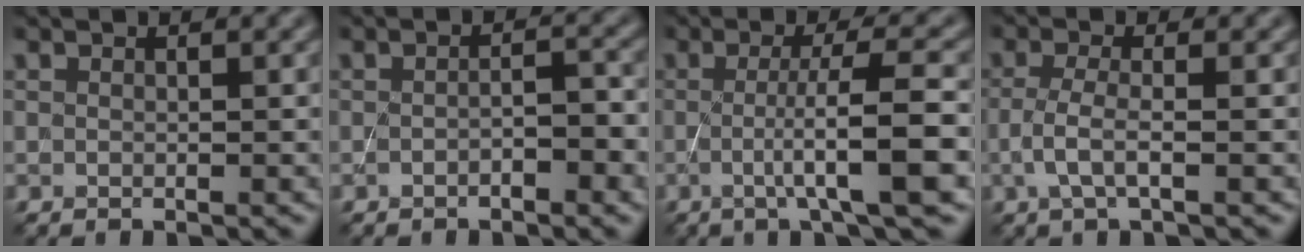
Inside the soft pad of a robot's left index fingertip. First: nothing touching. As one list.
[{"total": 2.3, "force": [-1.0, 0.6, 2.0], "torque": [-0.028, 0.007, -0.012]}, {"total": 6.5, "force": [-1.1, 0.8, 6.3], "torque": [-0.101, 0.003, -0.019]}, {"total": 1.9, "force": [-0.6, 0.3, 1.8], "torque": [-0.047, 0.002, -0.015]}]